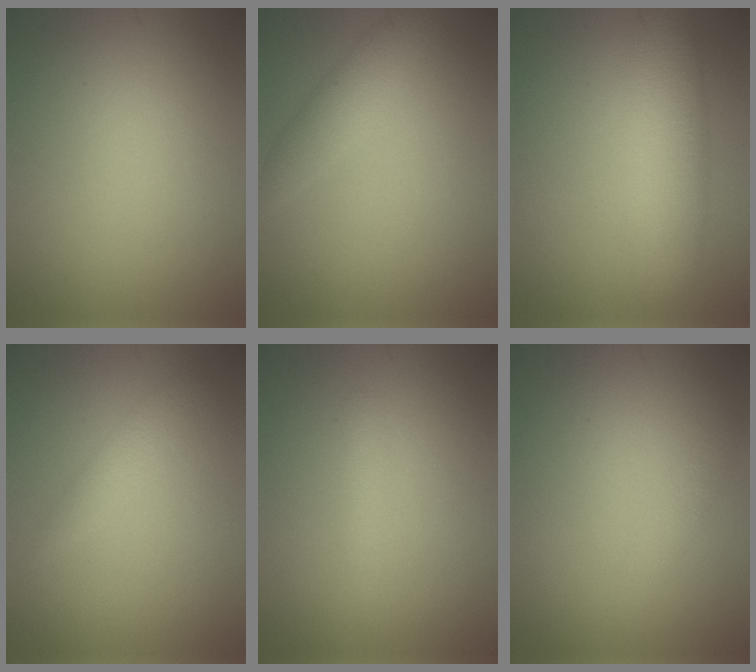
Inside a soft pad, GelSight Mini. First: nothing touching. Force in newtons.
{"total": 2.3, "press": 2.3, "slide": 0.2}
{"total": 5.7, "press": 5.7, "slide": 0.3}
{"total": 1.5, "press": 1.5, "slide": 0.1}
{"total": 1.1, "press": 1.1, "slide": 0.1}
{"total": 1.1, "press": 1.1, "slide": 0.0}